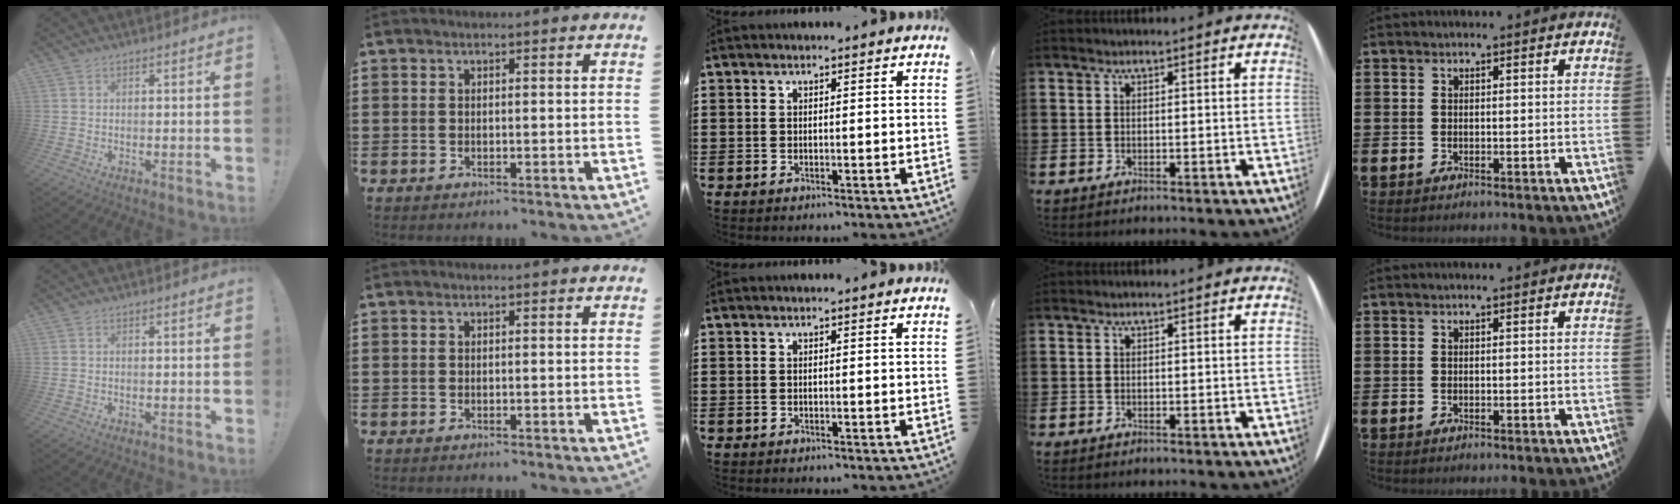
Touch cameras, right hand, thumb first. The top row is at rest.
{}